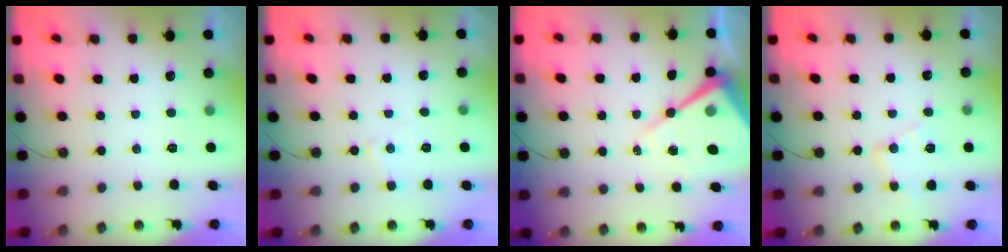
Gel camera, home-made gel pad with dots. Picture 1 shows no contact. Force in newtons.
{"total": 4.4, "press": 4.4, "slide": 0.6}
{"total": 14.2, "press": 14.1, "slide": 1.3}
{"total": 8.6, "press": 8.6, "slide": 0.4}